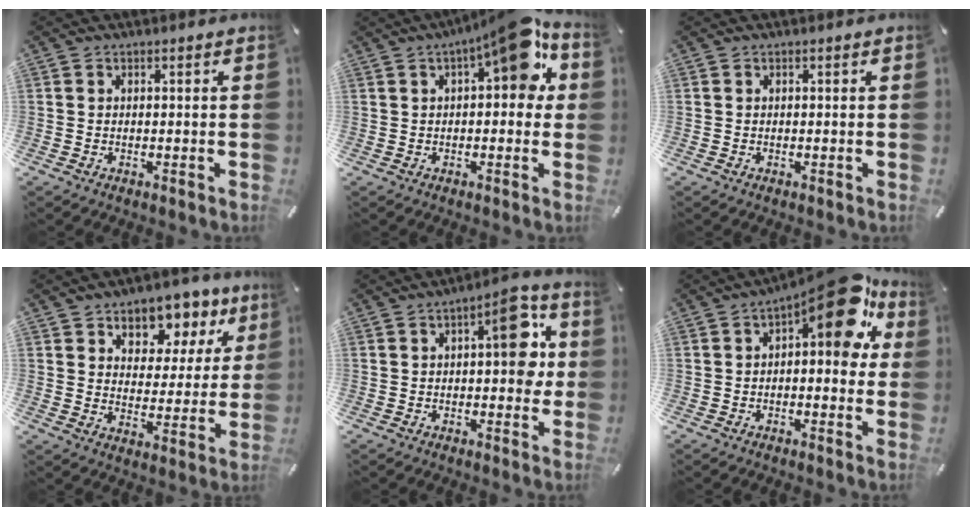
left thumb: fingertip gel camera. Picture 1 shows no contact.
{"total": 11.9, "force": [5.0, 4.4, 10.0], "torque": [-0.121, -0.033, 0.074]}
{"total": 0.0}
{"total": 9.0, "force": [5.8, 6.2, 2.9], "torque": [-0.031, -0.050, 0.097]}
{"total": 12.2, "force": [2.1, 5.3, 10.7], "torque": [-0.122, -0.011, 0.026]}
{"total": 15.3, "force": [7.2, 6.3, 12.0], "torque": [-0.152, -0.053, 0.112]}